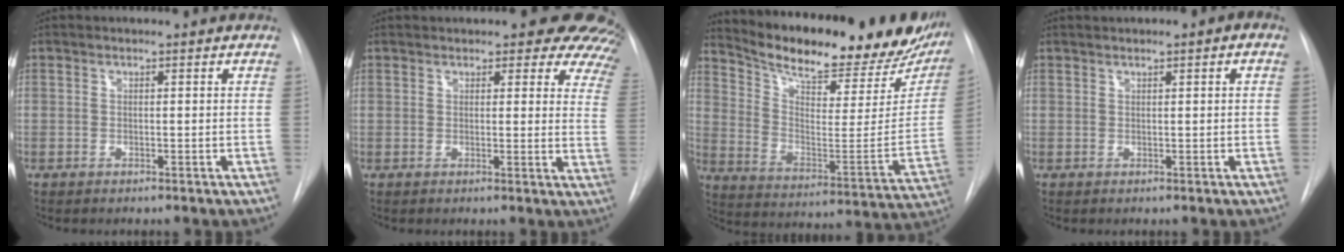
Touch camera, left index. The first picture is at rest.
{"total": 12.5, "force": [10.4, 4.3, 5.3], "torque": [-0.021, -0.029, 0.088]}
{"total": 27.8, "force": [23.4, 6.9, 13.2], "torque": [-0.207, -0.062, 0.312]}
{"total": 2.2, "force": [0.5, 0.5, 2.1], "torque": [-0.037, 0.011, 0.006]}